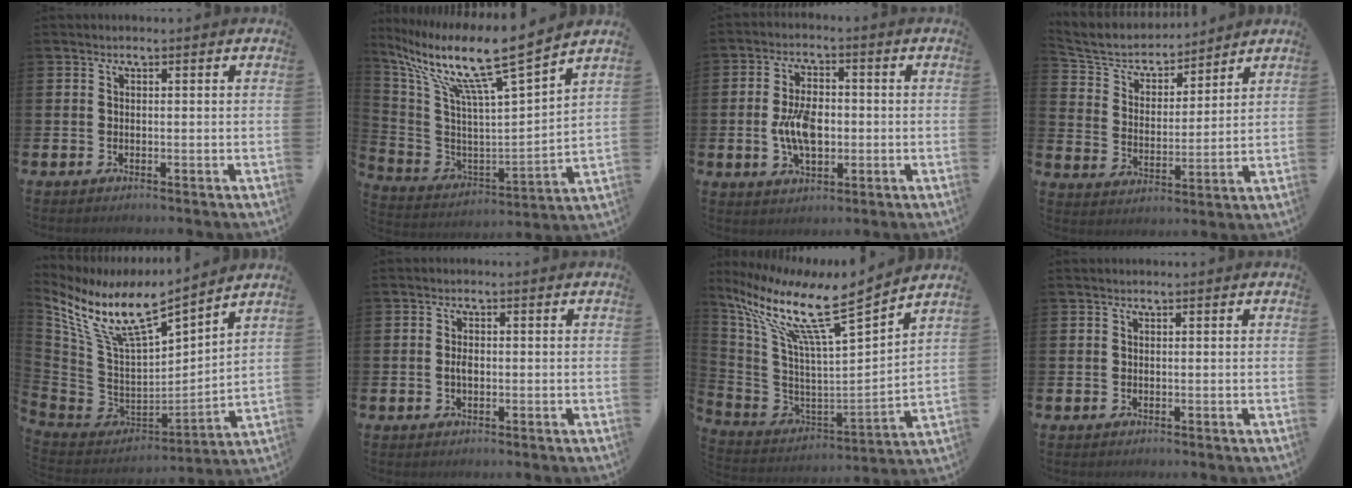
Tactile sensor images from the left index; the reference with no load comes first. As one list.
[{"total": 12.2, "force": [9.4, 0.7, 7.8], "torque": [-0.185, -0.062, 0.151]}, {"total": 6.4, "force": [-0.8, 3.7, 5.2], "torque": [-0.097, 0.000, -0.019]}, {"total": 6.3, "force": [5.9, 2.0, 0.9], "torque": [-0.053, -0.039, 0.101]}, {"total": 11.6, "force": [9.3, 2.5, 6.4], "torque": [-0.165, -0.064, 0.163]}, {"total": 1.4, "force": [-0.2, 0.9, 1.1], "torque": [-0.016, 0.003, -0.006]}, {"total": 12.2, "force": [9.2, 1.4, 7.9], "torque": [-0.186, -0.067, 0.148]}, {"total": 0.0}]